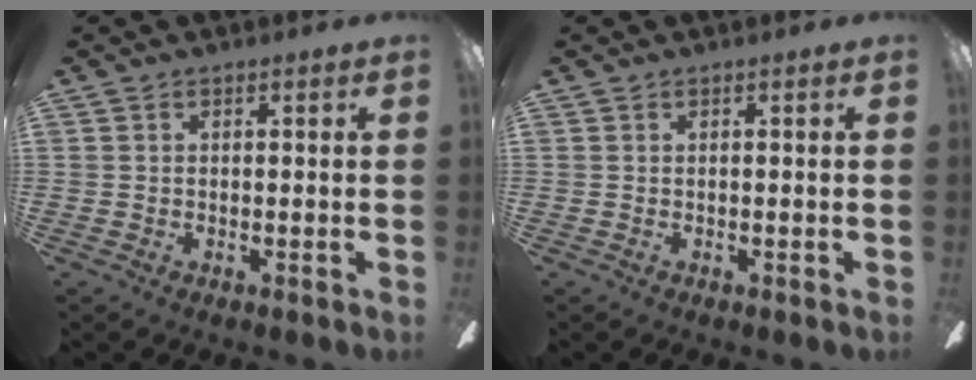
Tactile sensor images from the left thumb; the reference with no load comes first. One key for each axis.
{"total": 0.0}